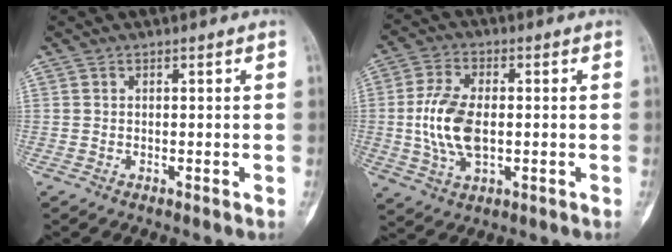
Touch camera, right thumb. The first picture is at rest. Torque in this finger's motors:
{"motor_torque": [1.72, 1.41, 1.06, -1.29, 0.33]}